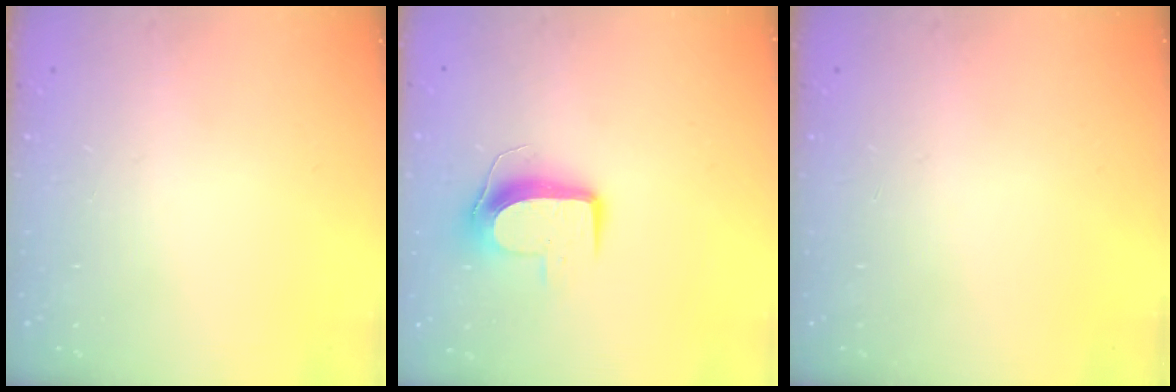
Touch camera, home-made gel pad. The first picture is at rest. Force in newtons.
{"total": 9.2, "press": 9.2, "slide": 0.2}
{"total": 0.0}